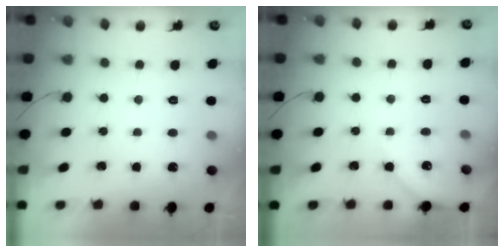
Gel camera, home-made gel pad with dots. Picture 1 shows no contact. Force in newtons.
{"total": 4.7, "press": 4.7, "slide": 0.7}